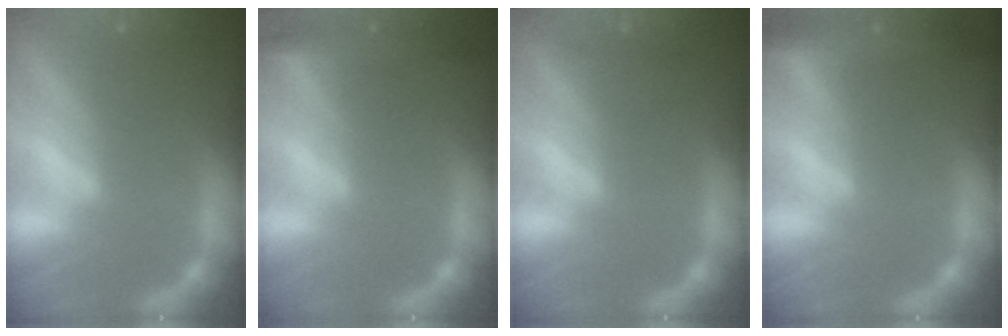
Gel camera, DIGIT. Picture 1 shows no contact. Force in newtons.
{"total": 4.5}
{"total": 0.9}
{"total": 6.5}